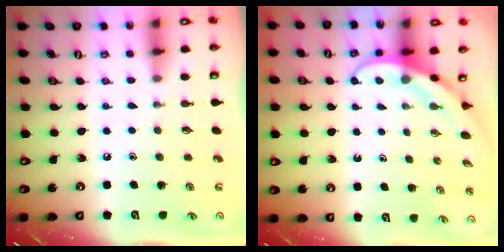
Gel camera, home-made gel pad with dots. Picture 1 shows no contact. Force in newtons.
{"total": 3.8, "press": 3.8, "slide": 0.3}